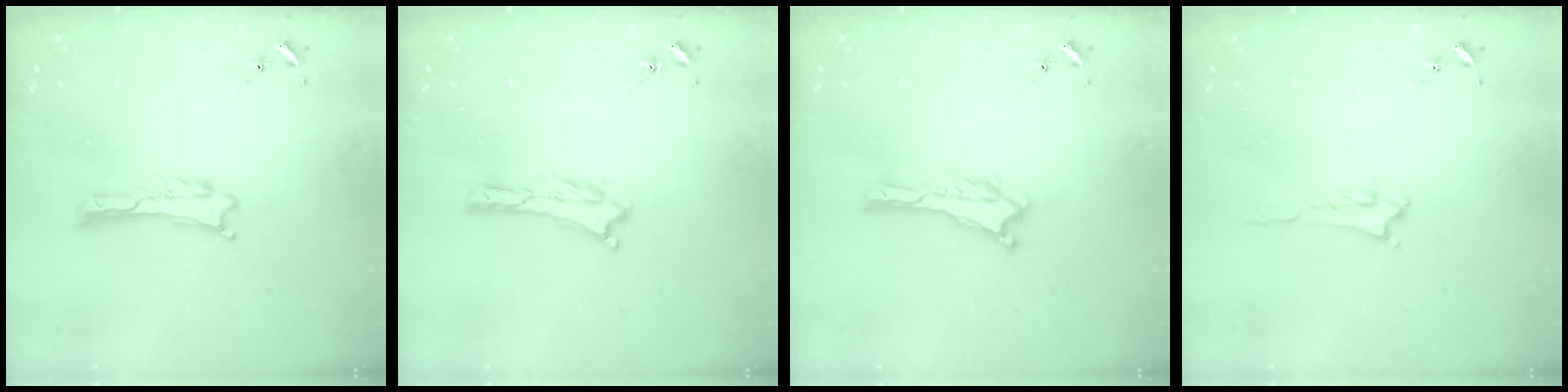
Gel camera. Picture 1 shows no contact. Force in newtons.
{"total": 0.0}
{"total": 0.0}
{"total": 2.2, "press": 2.2, "slide": 0.3}